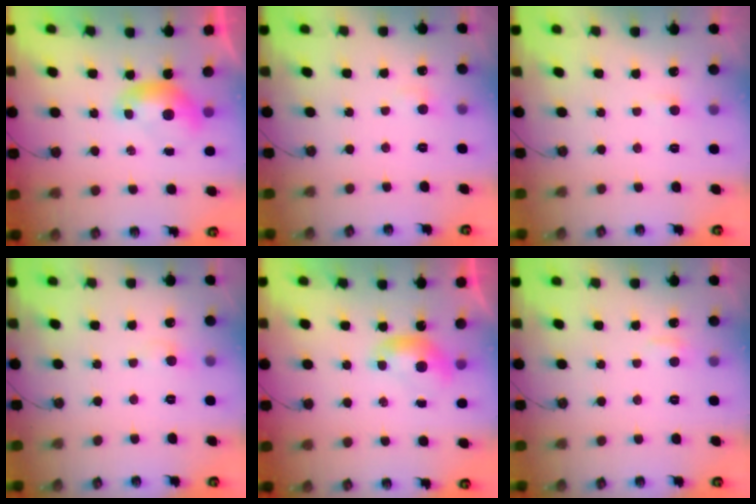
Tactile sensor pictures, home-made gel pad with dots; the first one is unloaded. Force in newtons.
{"total": 1.1, "press": 0.8, "slide": 0.8}
{"total": 1.7, "press": 1.6, "slide": 0.5}
{"total": 1.4, "press": 1.2, "slide": 0.7}
{"total": 0.0}
{"total": 1.4, "press": 1.3, "slide": 0.7}